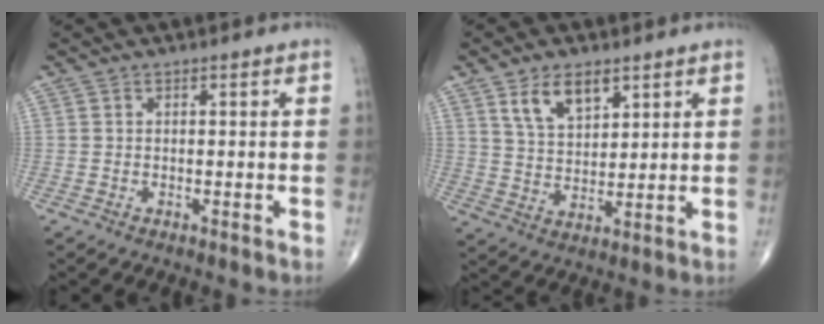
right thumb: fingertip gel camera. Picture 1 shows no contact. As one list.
[{"total": 8.0, "force": [4.5, 4.1, 5.1], "torque": [-0.073, -0.027, 0.087]}]